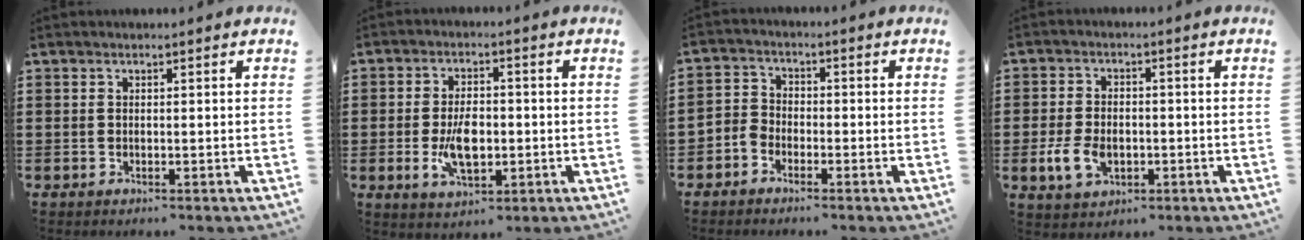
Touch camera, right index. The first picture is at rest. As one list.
[{"total": 6.9, "force": [-1.2, 3.6, 5.8], "torque": [-0.114, -0.003, -0.025]}, {"total": 2.9, "force": [-2.5, 1.4, 0.2], "torque": [-0.019, 0.004, -0.056]}, {"total": 5.2, "force": [-1.5, 3.4, 3.7], "torque": [-0.086, 0.001, -0.030]}]